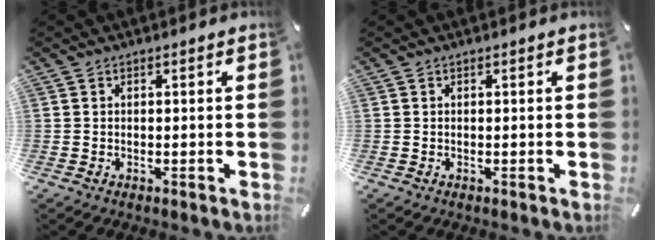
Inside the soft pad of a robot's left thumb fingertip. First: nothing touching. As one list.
[{"total": 0.0}]